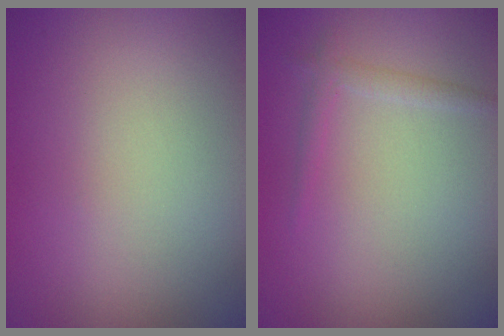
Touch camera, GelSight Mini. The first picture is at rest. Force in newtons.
{"total": 1.2, "press": 1.2, "slide": 0.0}